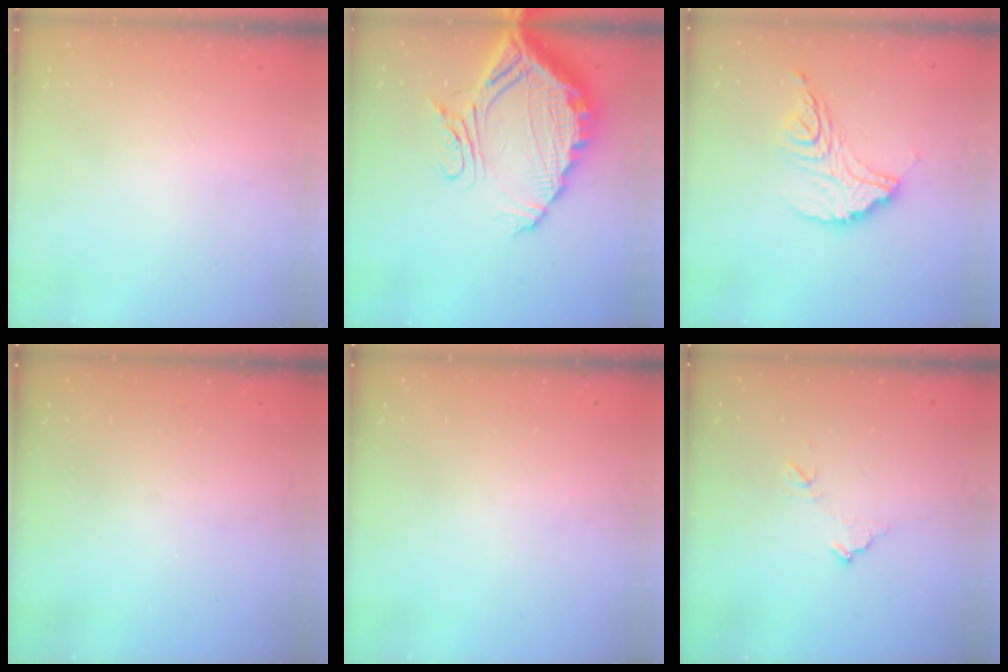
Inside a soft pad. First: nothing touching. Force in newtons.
{"total": 20.5, "press": 20.4, "slide": 1.9}
{"total": 14.4, "press": 14.4, "slide": 1.1}
{"total": 3.1, "press": 3.1, "slide": 0.1}
{"total": 3.7, "press": 3.3, "slide": 1.6}
{"total": 7.8, "press": 7.8, "slide": 0.4}